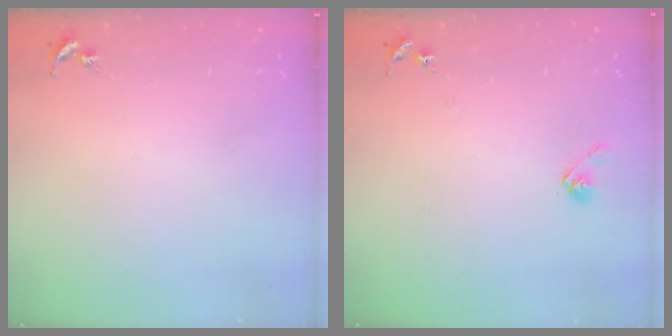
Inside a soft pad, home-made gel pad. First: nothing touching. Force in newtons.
{"total": 6.2, "press": 6.2, "slide": 0.5}